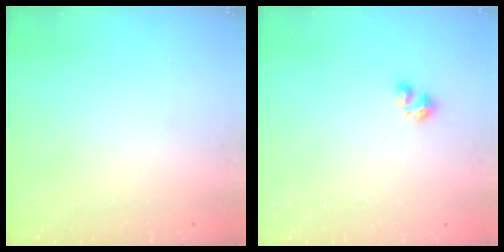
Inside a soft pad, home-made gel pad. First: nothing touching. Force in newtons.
{"total": 2.7, "press": 2.7, "slide": 0.5}